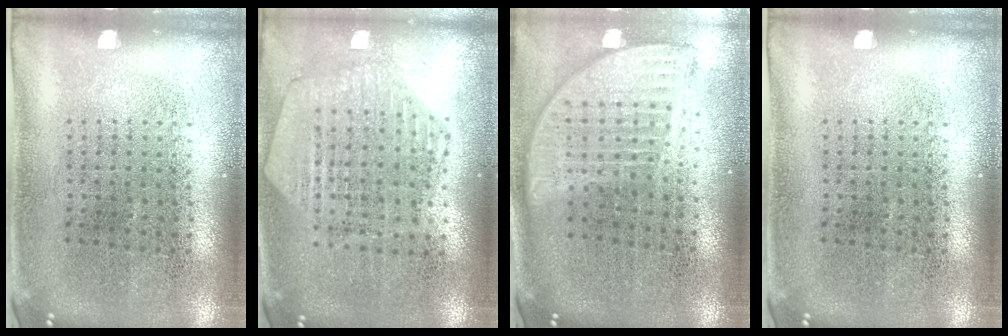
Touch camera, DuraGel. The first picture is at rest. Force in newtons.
{"total": 1.2, "press": 1.2, "slide": 0.2}
{"total": 1.9, "press": 1.5, "slide": 1.1}
{"total": 0.0}